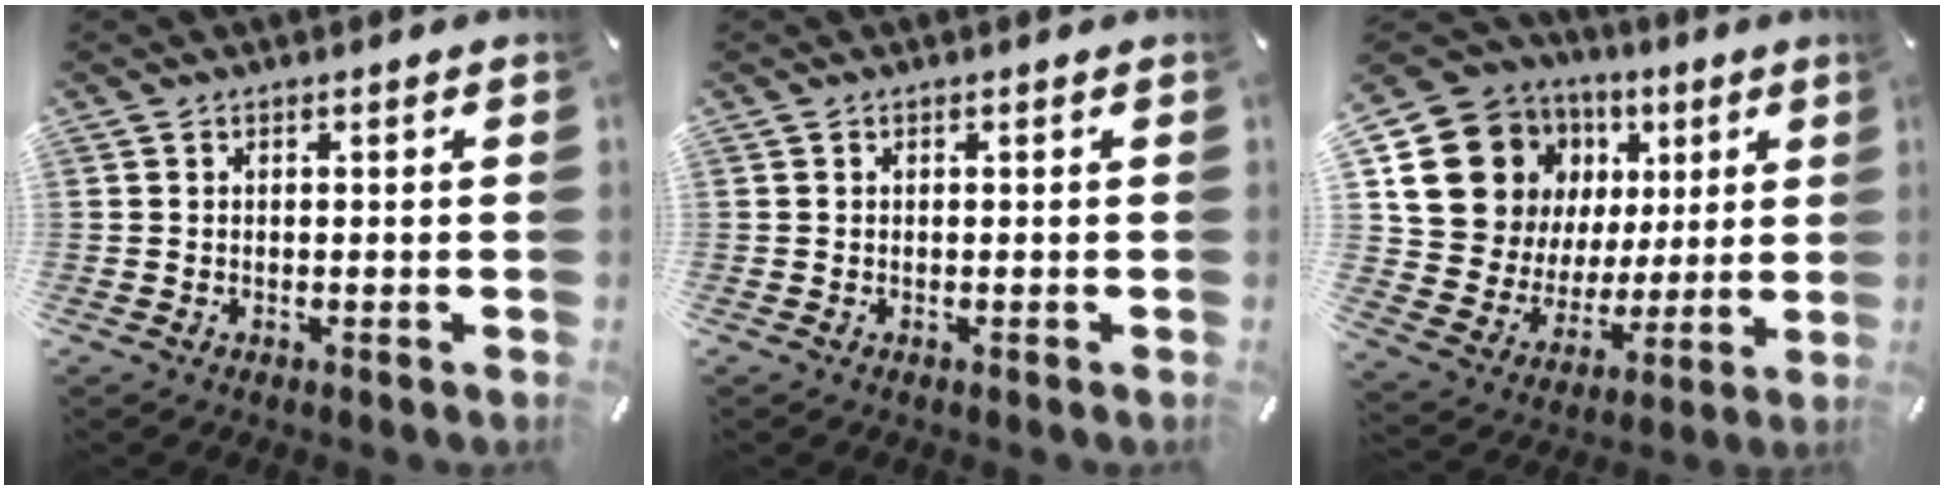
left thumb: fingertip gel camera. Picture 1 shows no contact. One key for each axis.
{"total": 0.0}
{"total": 18.0, "fx": 7.3, "fy": 14.6, "fz": 7.5, "tx": -0.118, "ty": -0.040, "tz": 0.157}